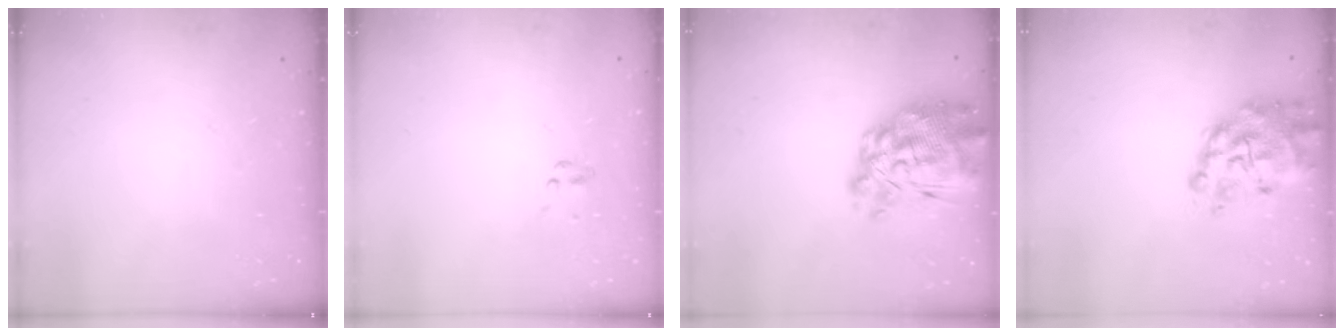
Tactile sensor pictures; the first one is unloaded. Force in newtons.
{"total": 0.5, "press": 0.5, "slide": 0.1}
{"total": 17.1, "press": 16.2, "slide": 5.6}
{"total": 9.9, "press": 9.5, "slide": 2.8}